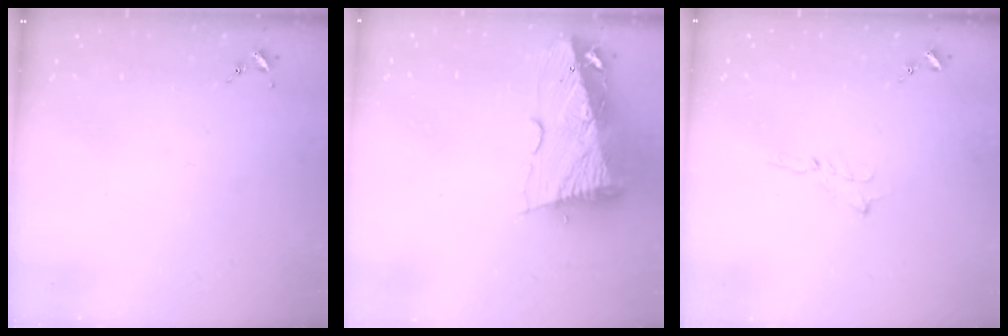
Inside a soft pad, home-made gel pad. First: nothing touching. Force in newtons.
{"total": 14.8, "press": 14.7, "slide": 1.8}
{"total": 3.5, "press": 3.5, "slide": 0.1}